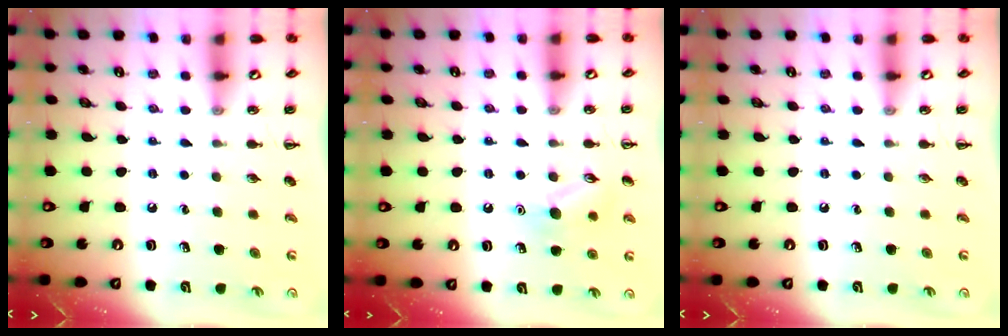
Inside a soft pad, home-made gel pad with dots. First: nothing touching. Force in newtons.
{"total": 8.8, "press": 8.7, "slide": 1.2}
{"total": 0.0}